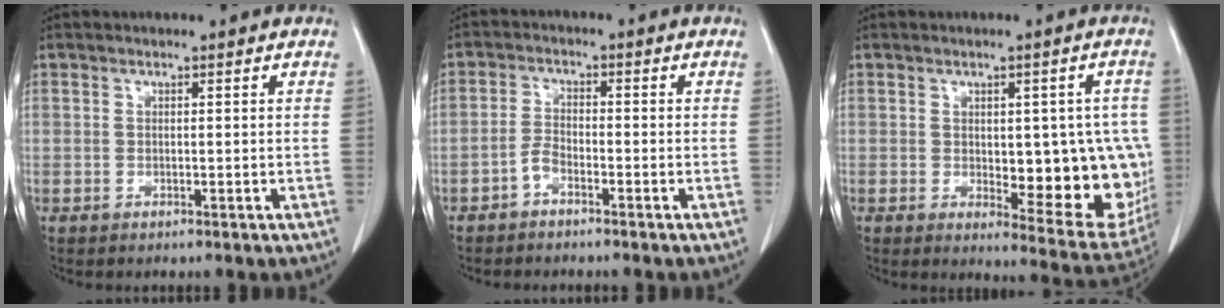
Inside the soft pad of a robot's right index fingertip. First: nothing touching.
{"total": 2.2, "force": [-1.6, 0.7, 1.4], "torque": [-0.029, 0.003, -0.032]}
{"total": 14.9, "force": [-1.1, 5.9, 13.6], "torque": [-0.140, -0.001, 0.006]}